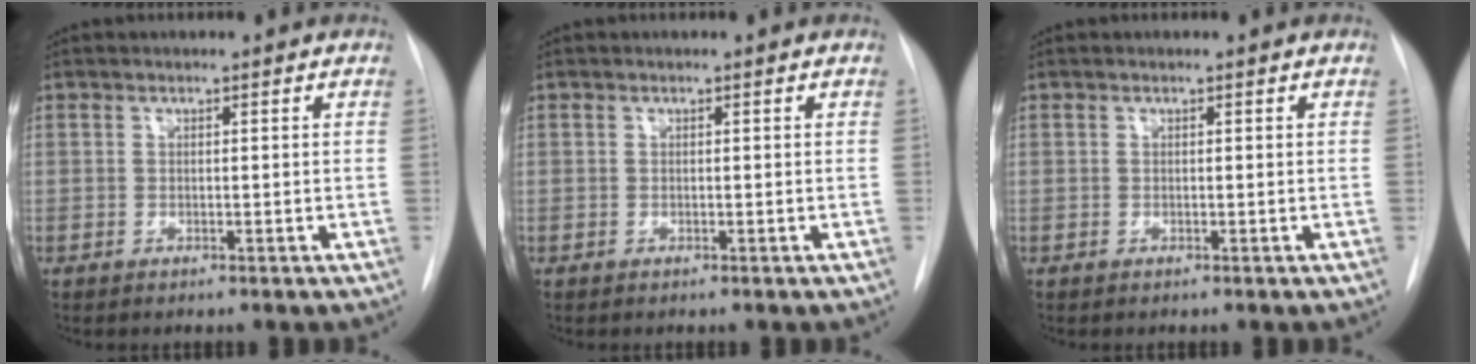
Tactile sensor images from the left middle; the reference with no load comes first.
{"total": 0.0}
{"total": 0.0}